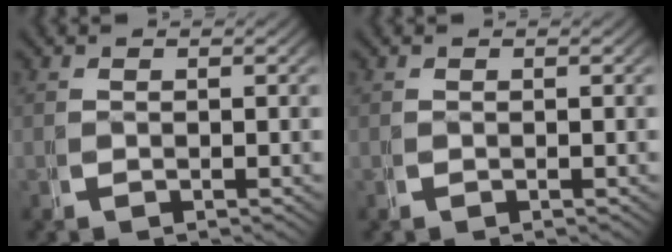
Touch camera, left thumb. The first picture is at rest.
{"total": 0.0}